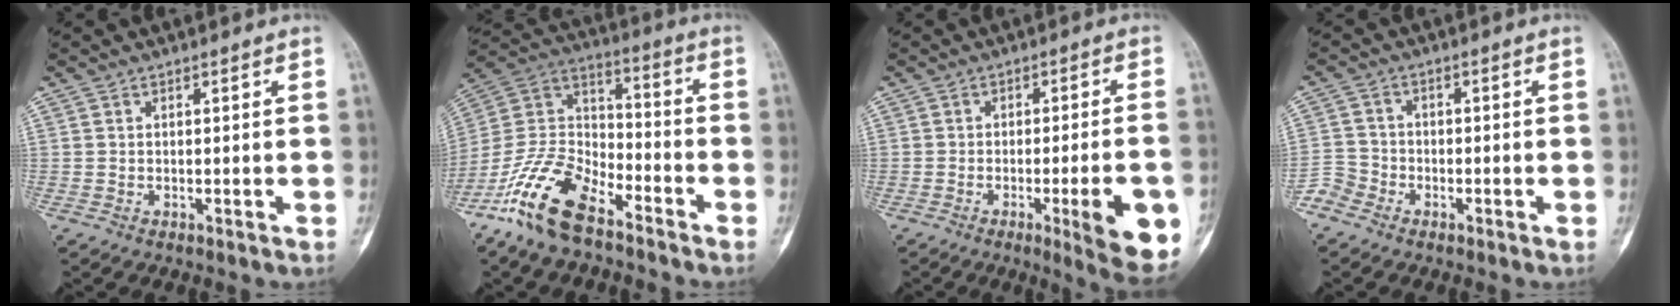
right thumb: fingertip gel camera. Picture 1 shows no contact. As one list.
[{"total": 16.4, "force": [-11.3, 7.2, 9.5], "torque": [-0.186, 0.065, -0.222]}, {"total": 12.8, "force": [-4.4, 2.4, 11.8], "torque": [-0.137, 0.005, -0.053]}, {"total": 3.9, "force": [-3.0, 2.5, 0.2], "torque": [0.006, 0.007, -0.073]}]